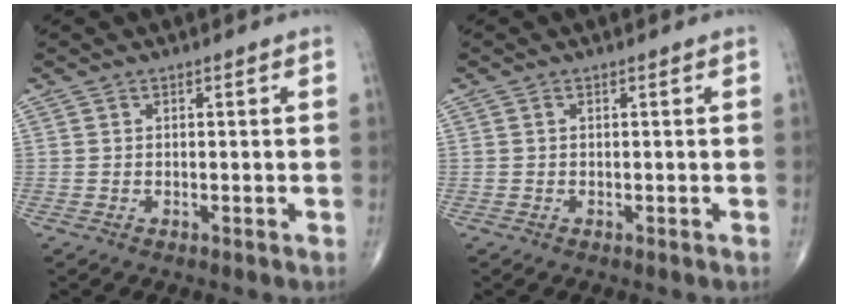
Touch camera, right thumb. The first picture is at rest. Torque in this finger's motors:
{"motor_torque": [0.02, -0.10, 0.13, 0.01, 0.03]}